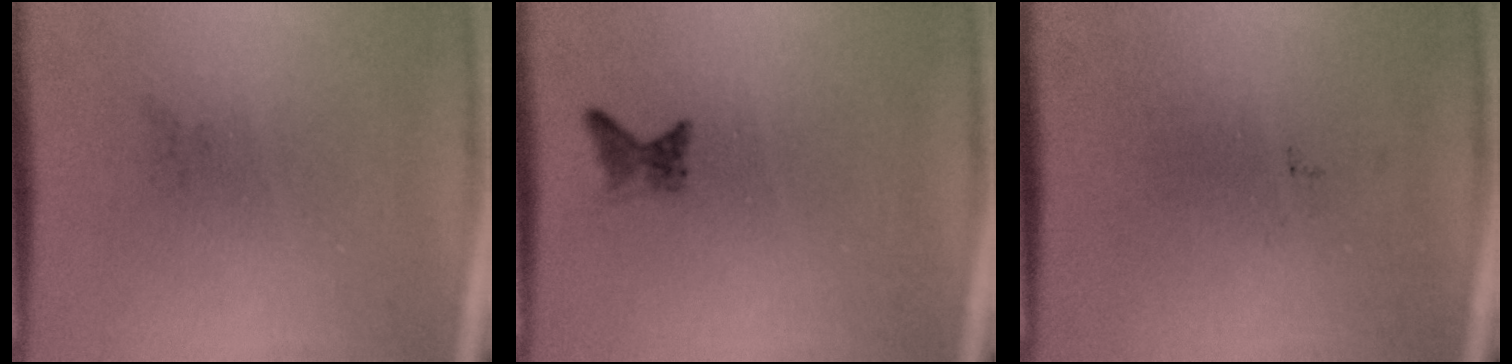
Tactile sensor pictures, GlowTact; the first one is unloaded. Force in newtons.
{"total": 1.2}
{"total": 0.0}